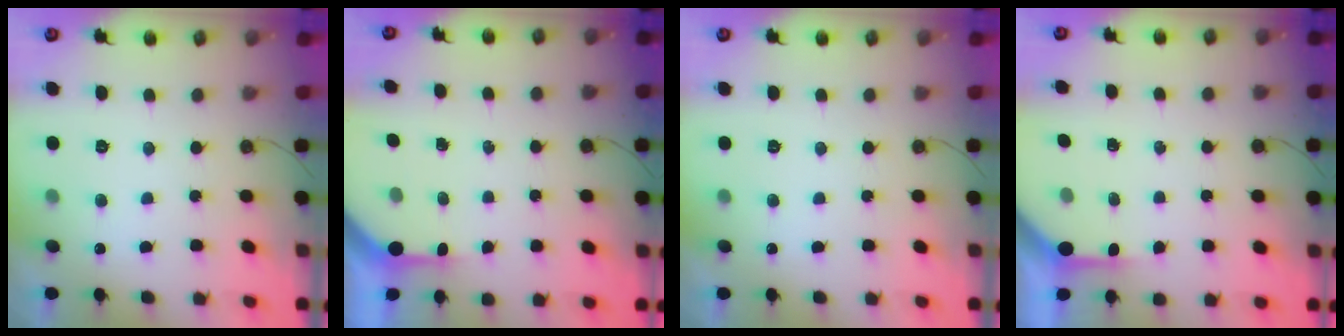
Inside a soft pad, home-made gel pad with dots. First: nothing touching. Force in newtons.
{"total": 3.2, "press": 3.2, "slide": 0.2}
{"total": 0.0}
{"total": 3.5, "press": 3.4, "slide": 0.4}